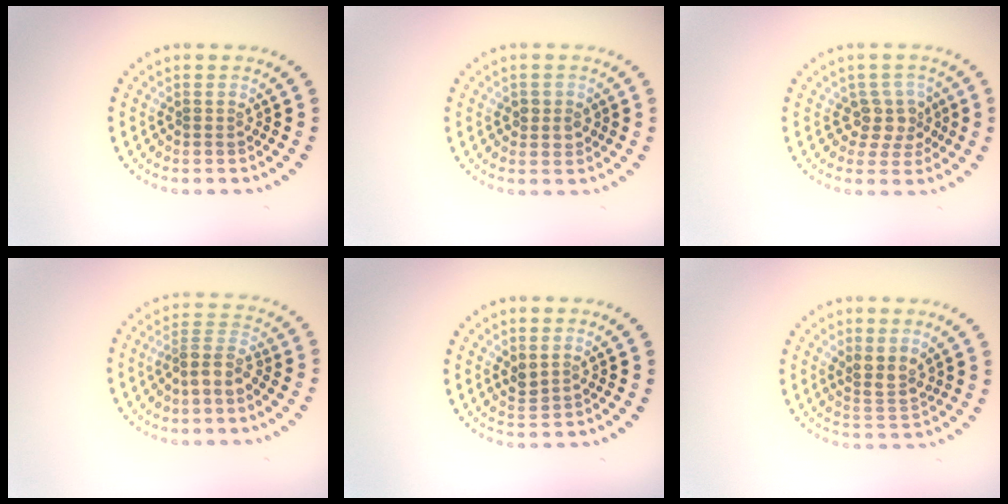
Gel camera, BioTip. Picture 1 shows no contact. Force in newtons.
{"total": 1.6, "press": 1.6, "slide": 0.4}
{"total": 2.9, "press": 2.4, "slide": 1.6}
{"total": 2.6, "press": 2.1, "slide": 1.6}
{"total": 1.1, "press": 1.0, "slide": 0.5}
{"total": 2.2, "press": 1.8, "slide": 1.4}